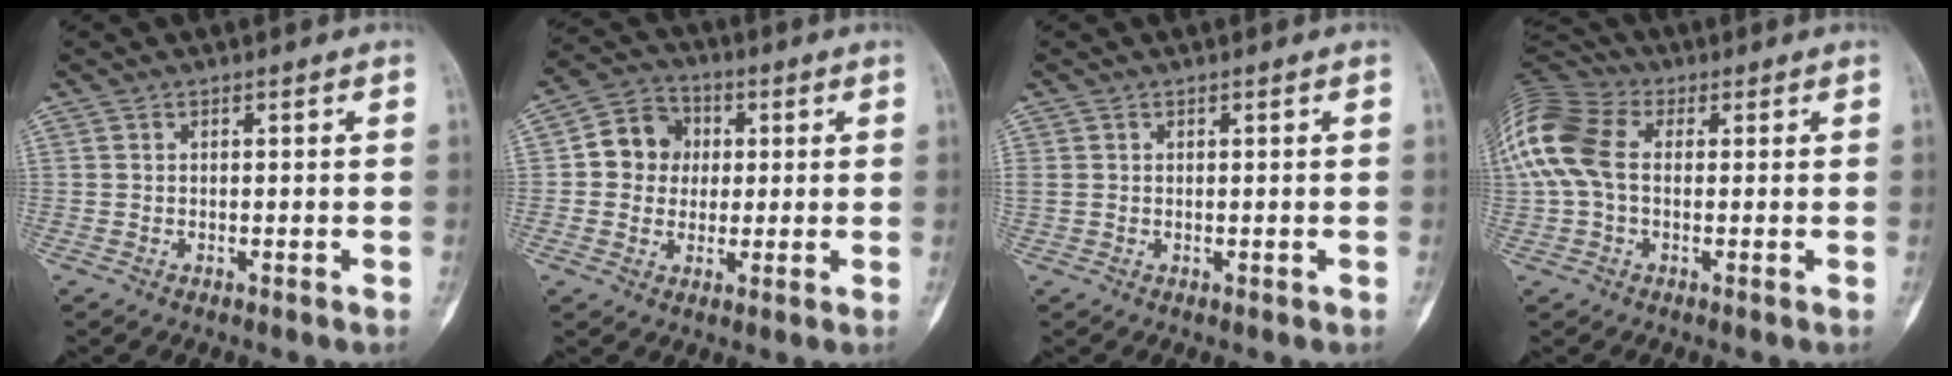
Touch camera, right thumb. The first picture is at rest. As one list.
[{"total": 8.8, "force": [0.9, 7.9, 3.7], "torque": [-0.025, 0.012, 0.004]}, {"total": 1.3, "force": [0.1, 1.0, 0.8], "torque": [-0.028, 0.009, 0.004]}, {"total": 15.0, "force": [1.3, 10.0, 11.1], "torque": [-0.258, 0.030, 0.015]}]